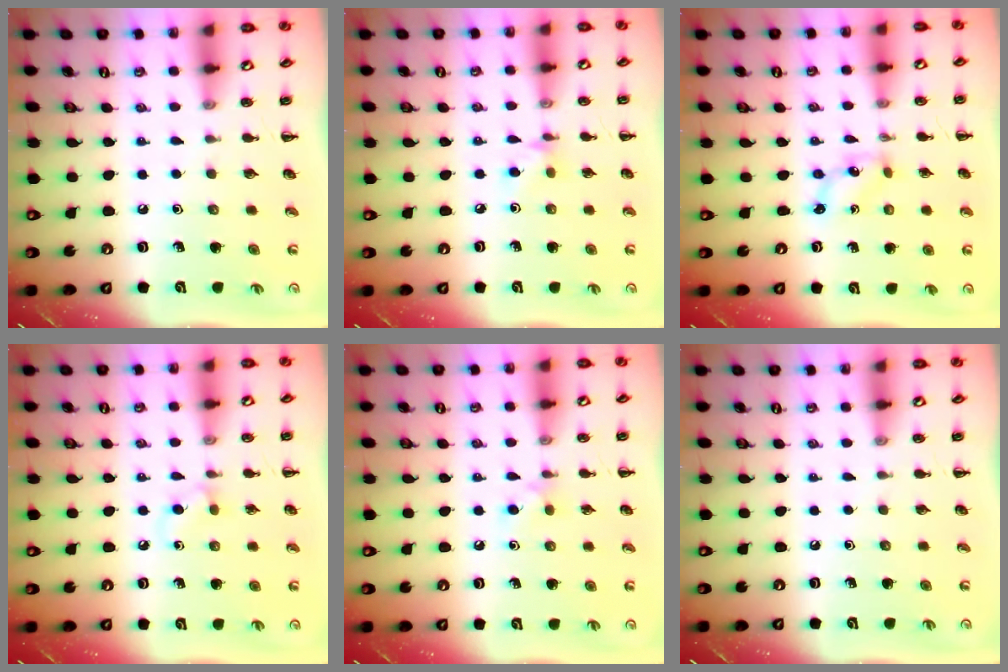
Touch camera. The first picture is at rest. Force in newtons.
{"total": 4.4, "press": 4.2, "slide": 1.2}
{"total": 1.4, "press": 1.3, "slide": 0.3}
{"total": 4.3, "press": 4.1, "slide": 1.2}
{"total": 4.1, "press": 3.9, "slide": 1.3}
{"total": 0.0}